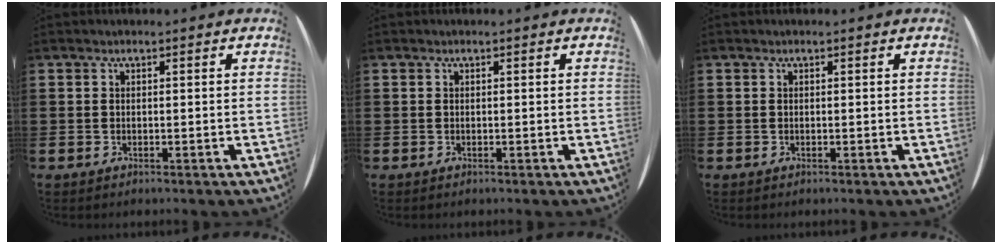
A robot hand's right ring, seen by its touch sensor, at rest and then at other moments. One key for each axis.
{"total": 0.0}
{"total": 0.0}